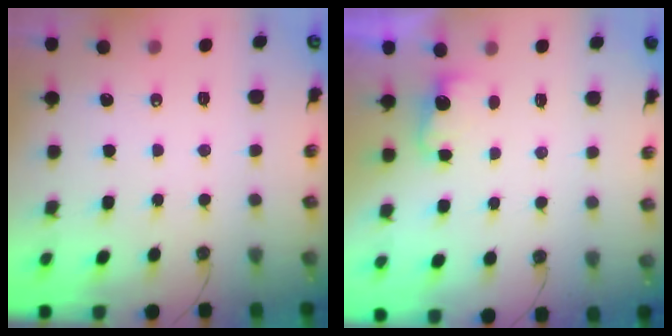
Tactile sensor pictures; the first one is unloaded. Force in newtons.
{"total": 3.0, "press": 2.8, "slide": 1.0}